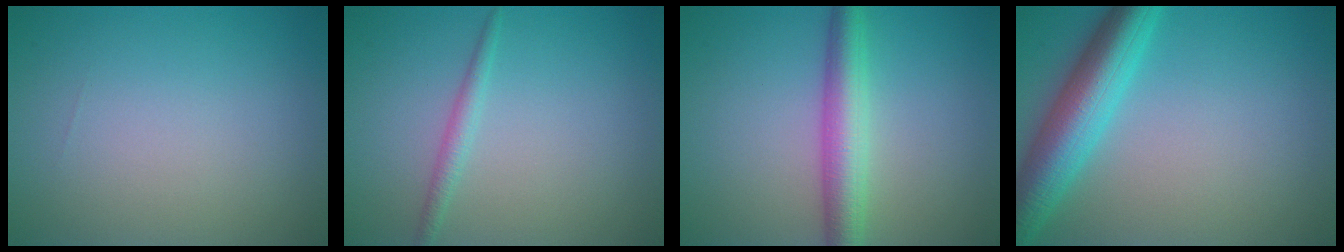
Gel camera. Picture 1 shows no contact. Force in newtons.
{"total": 1.4, "press": 1.4, "slide": 0.1}
{"total": 4.5, "press": 4.5, "slide": 0.1}
{"total": 6.8, "press": 6.8, "slide": 0.3}